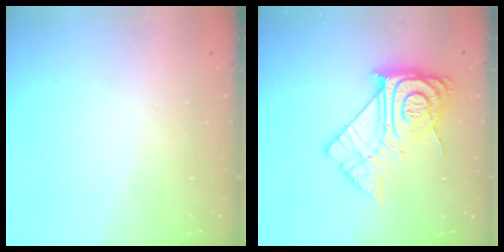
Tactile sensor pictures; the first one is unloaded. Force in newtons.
{"total": 16.7, "press": 16.6, "slide": 1.2}